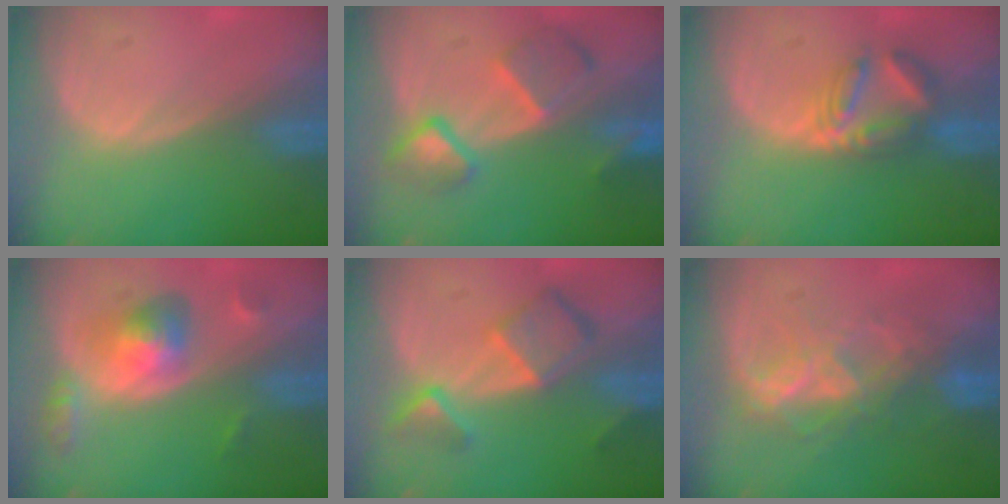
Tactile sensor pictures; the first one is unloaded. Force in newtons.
{"total": 7.5, "press": 6.7, "slide": 3.4}
{"total": 5.8, "press": 5.7, "slide": 1.2}
{"total": 5.9, "press": 5.5, "slide": 1.9}
{"total": 7.5, "press": 6.5, "slide": 3.7}
{"total": 6.9, "press": 6.7, "slide": 1.6}